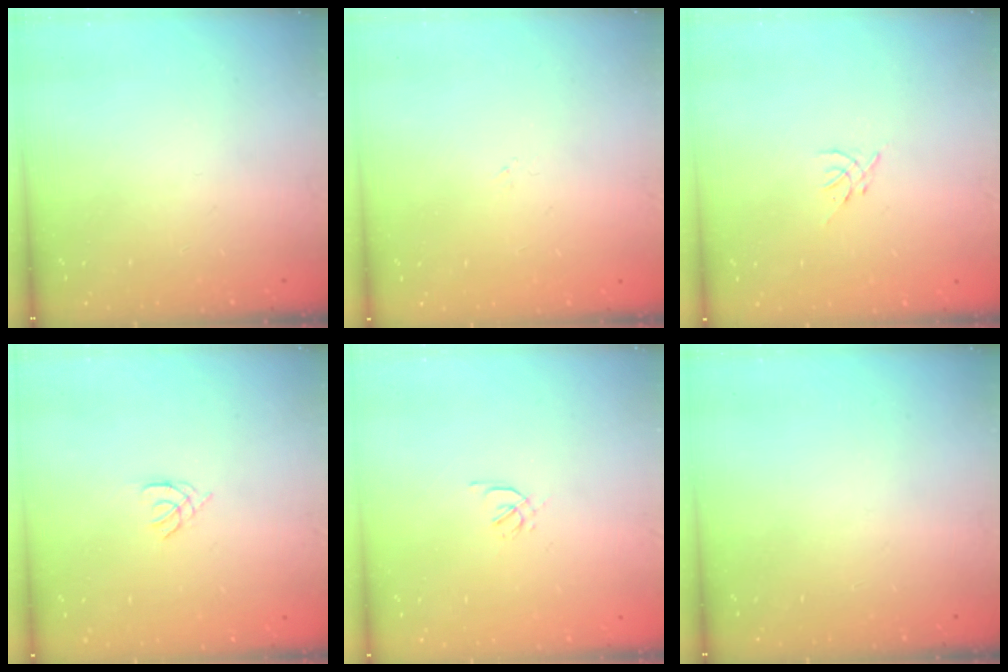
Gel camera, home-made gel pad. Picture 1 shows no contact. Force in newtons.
{"total": 0.0}
{"total": 0.0}
{"total": 1.1, "press": 1.0, "slide": 0.3}
{"total": 1.7, "press": 1.6, "slide": 0.5}
{"total": 0.0}